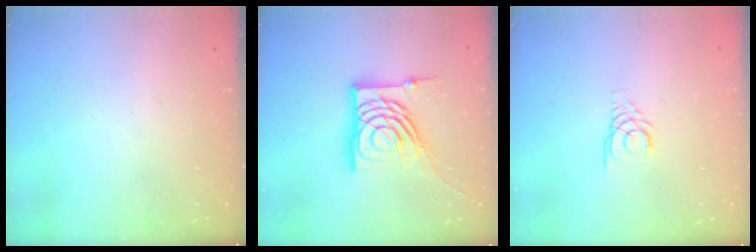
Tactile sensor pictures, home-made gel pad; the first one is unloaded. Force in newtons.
{"total": 18.6, "press": 18.6, "slide": 1.6}
{"total": 2.7, "press": 2.7, "slide": 0.3}